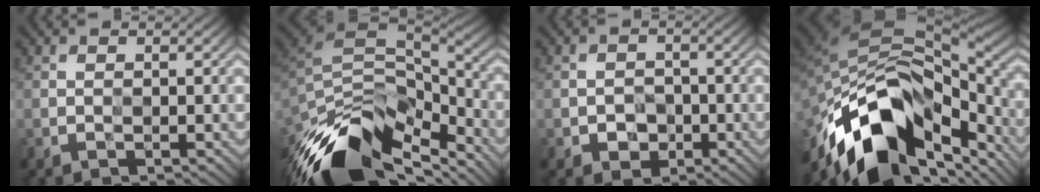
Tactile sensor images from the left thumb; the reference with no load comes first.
{"total": 14.9, "force": [-11.2, 6.7, 7.3], "torque": [-0.194, -0.028, -0.182]}
{"total": 1.9, "force": [-1.1, 1.6, 0.0], "torque": [0.007, -0.001, -0.022]}
{"total": 15.6, "force": [-10.2, 7.8, 8.8], "torque": [-0.165, -0.020, -0.181]}